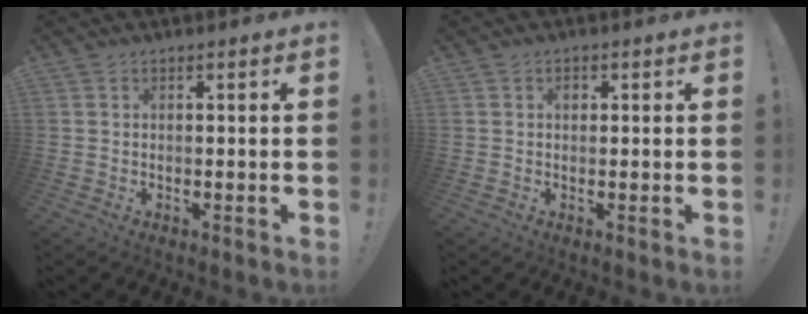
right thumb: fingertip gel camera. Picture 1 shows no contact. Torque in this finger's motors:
{"motor_torque": [0.16, 0.71, 0.31, -0.25, 0.00]}